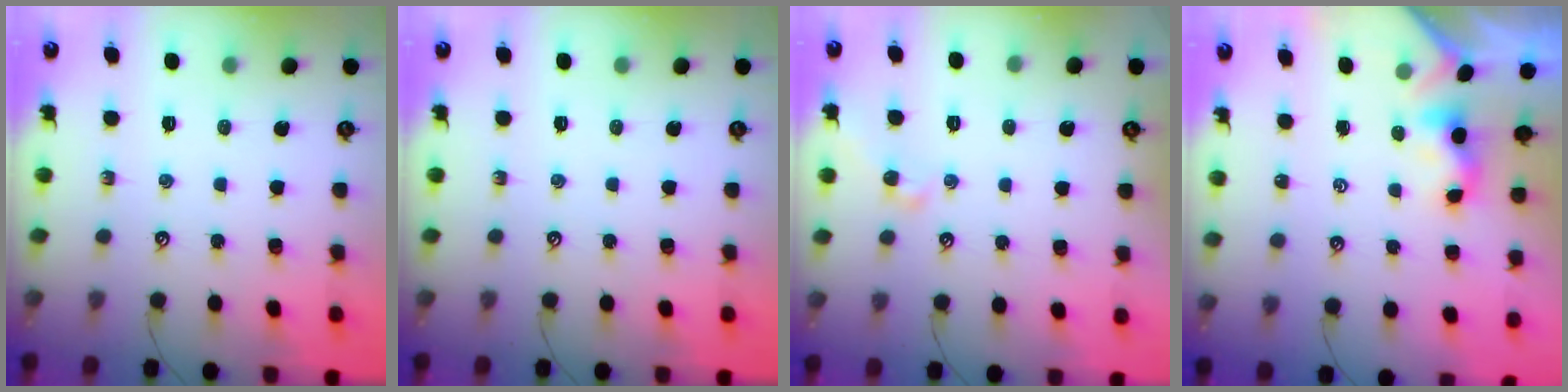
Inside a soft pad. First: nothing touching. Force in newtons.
{"total": 0.0}
{"total": 2.2, "press": 2.2, "slide": 0.1}
{"total": 0.8, "press": 0.7, "slide": 0.4}